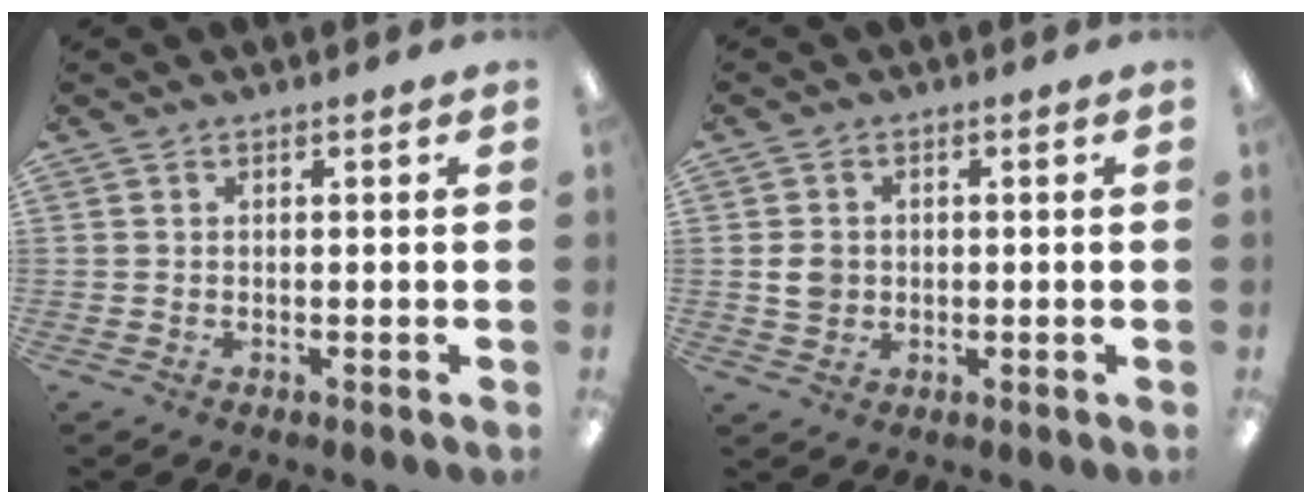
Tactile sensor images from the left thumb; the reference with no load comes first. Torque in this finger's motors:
{"motor_torque": [-0.26, 0.31, 0.16, -0.17, 0.01]}